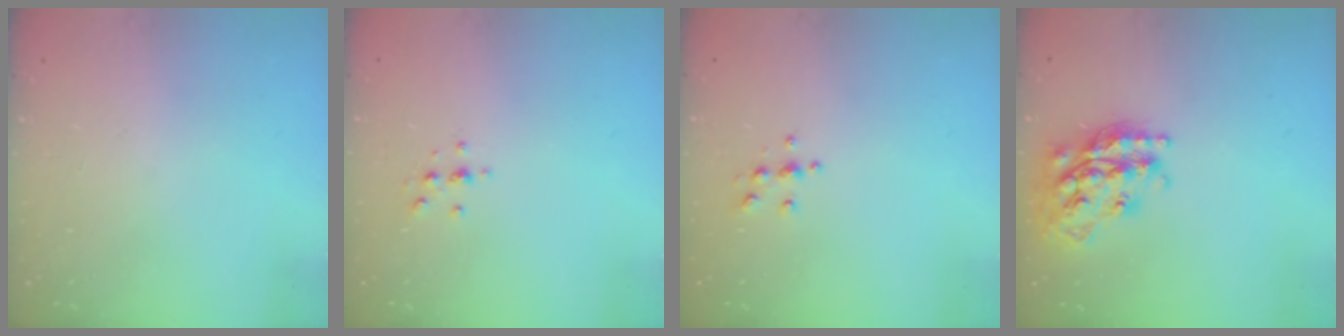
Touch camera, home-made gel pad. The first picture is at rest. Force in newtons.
{"total": 3.0, "press": 3.0, "slide": 0.3}
{"total": 4.0, "press": 3.9, "slide": 0.6}
{"total": 19.6, "press": 19.6, "slide": 1.4}